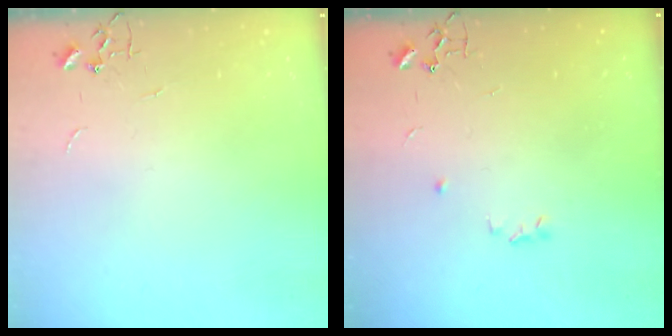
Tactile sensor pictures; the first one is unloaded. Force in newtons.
{"total": 3.1, "press": 3.1, "slide": 0.5}